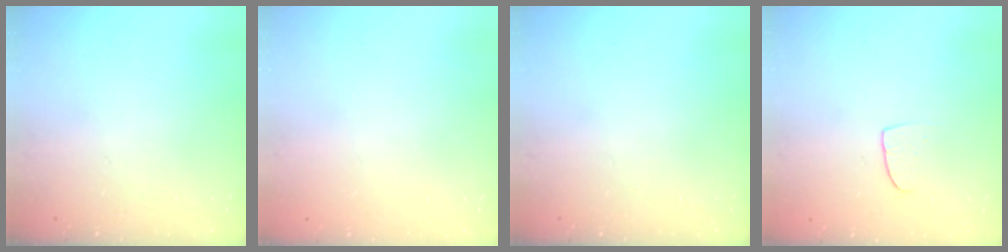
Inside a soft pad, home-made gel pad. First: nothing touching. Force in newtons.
{"total": 0.0}
{"total": 0.0}
{"total": 6.4, "press": 6.4, "slide": 0.5}